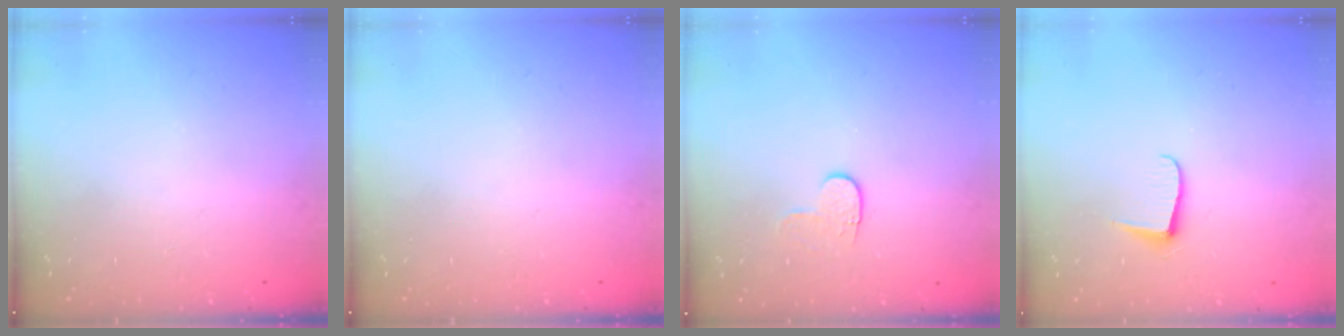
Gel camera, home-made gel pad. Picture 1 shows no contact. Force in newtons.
{"total": 0.0}
{"total": 4.2, "press": 4.2, "slide": 0.5}
{"total": 5.6, "press": 5.6, "slide": 0.7}